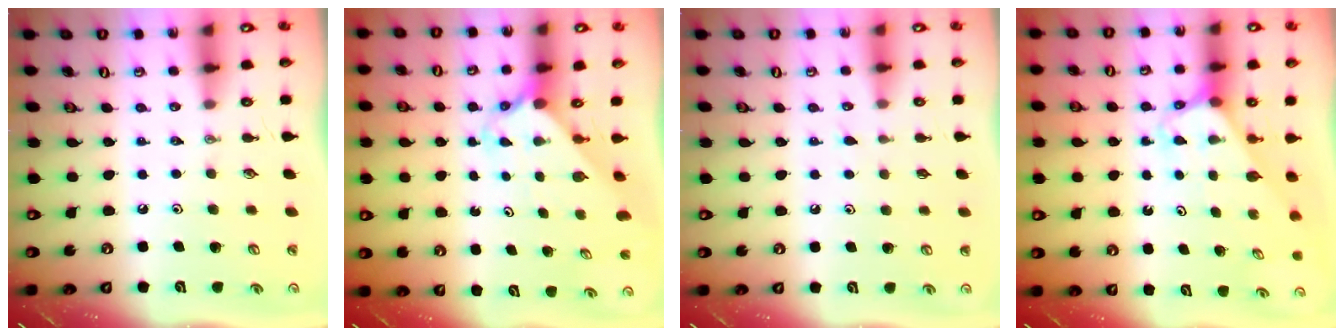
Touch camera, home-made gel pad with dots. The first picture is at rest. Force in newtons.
{"total": 2.4, "press": 2.3, "slide": 0.2}
{"total": 7.0, "press": 6.9, "slide": 0.7}
{"total": 3.0, "press": 3.0, "slide": 0.2}